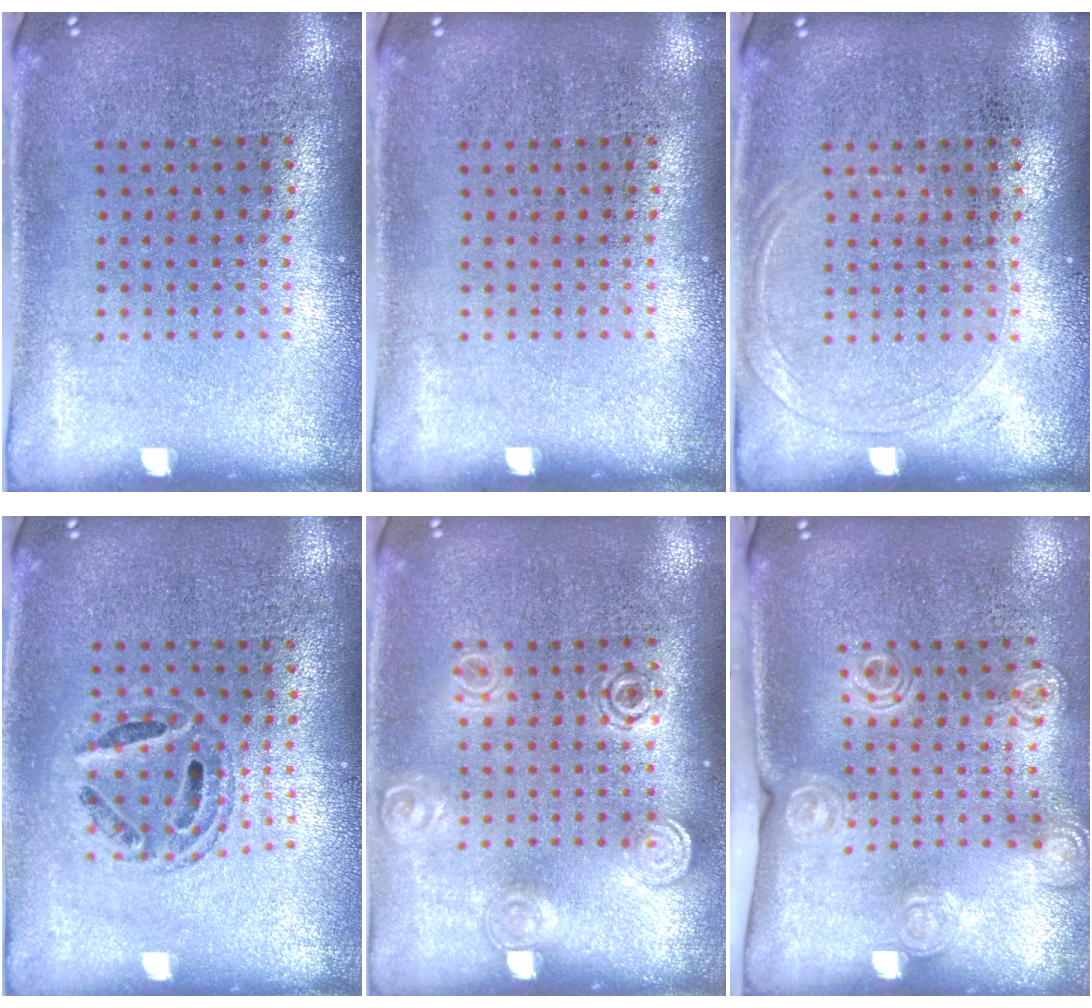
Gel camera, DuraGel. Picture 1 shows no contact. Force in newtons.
{"total": 0.0}
{"total": 1.1, "press": 1.0, "slide": 0.3}
{"total": 0.6, "press": 0.6, "slide": 0.2}
{"total": 1.4, "press": 1.2, "slide": 0.7}
{"total": 1.5, "press": 1.4, "slide": 0.6}